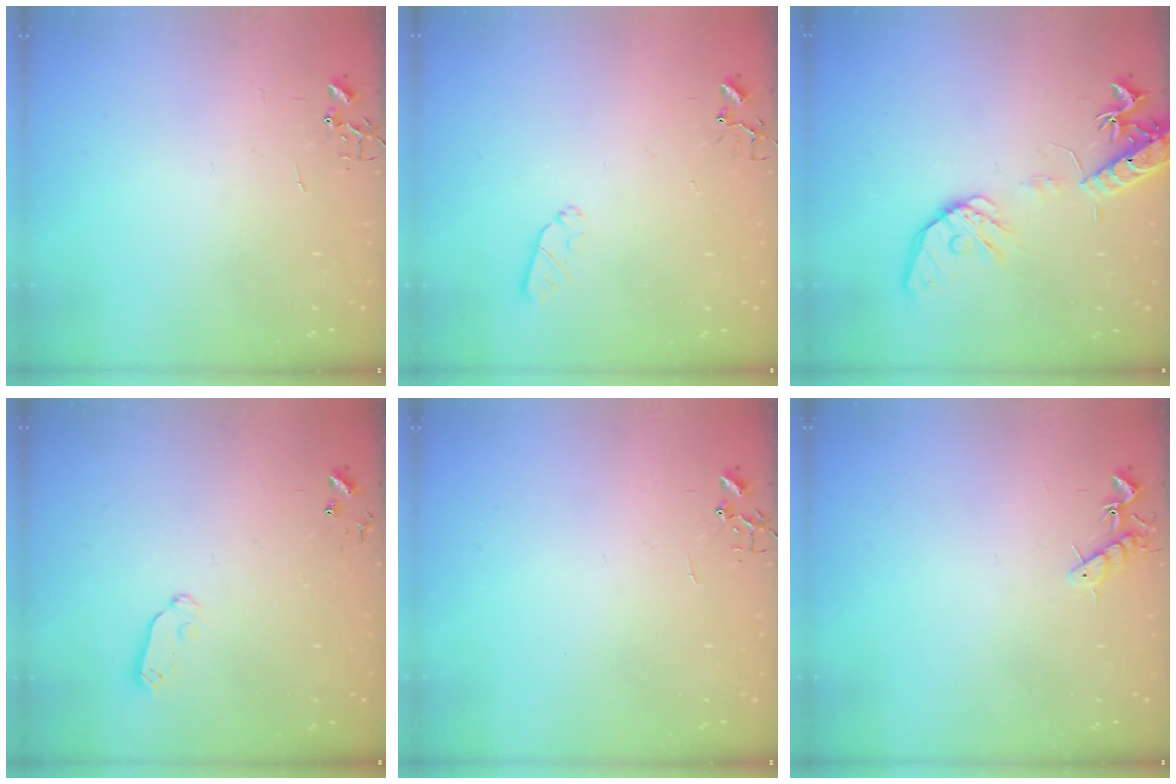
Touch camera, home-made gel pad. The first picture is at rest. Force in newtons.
{"total": 5.2, "press": 5.2, "slide": 0.8}
{"total": 16.5, "press": 16.2, "slide": 2.8}
{"total": 5.6, "press": 5.6, "slide": 0.3}
{"total": 0.0}
{"total": 7.0, "press": 6.9, "slide": 0.9}